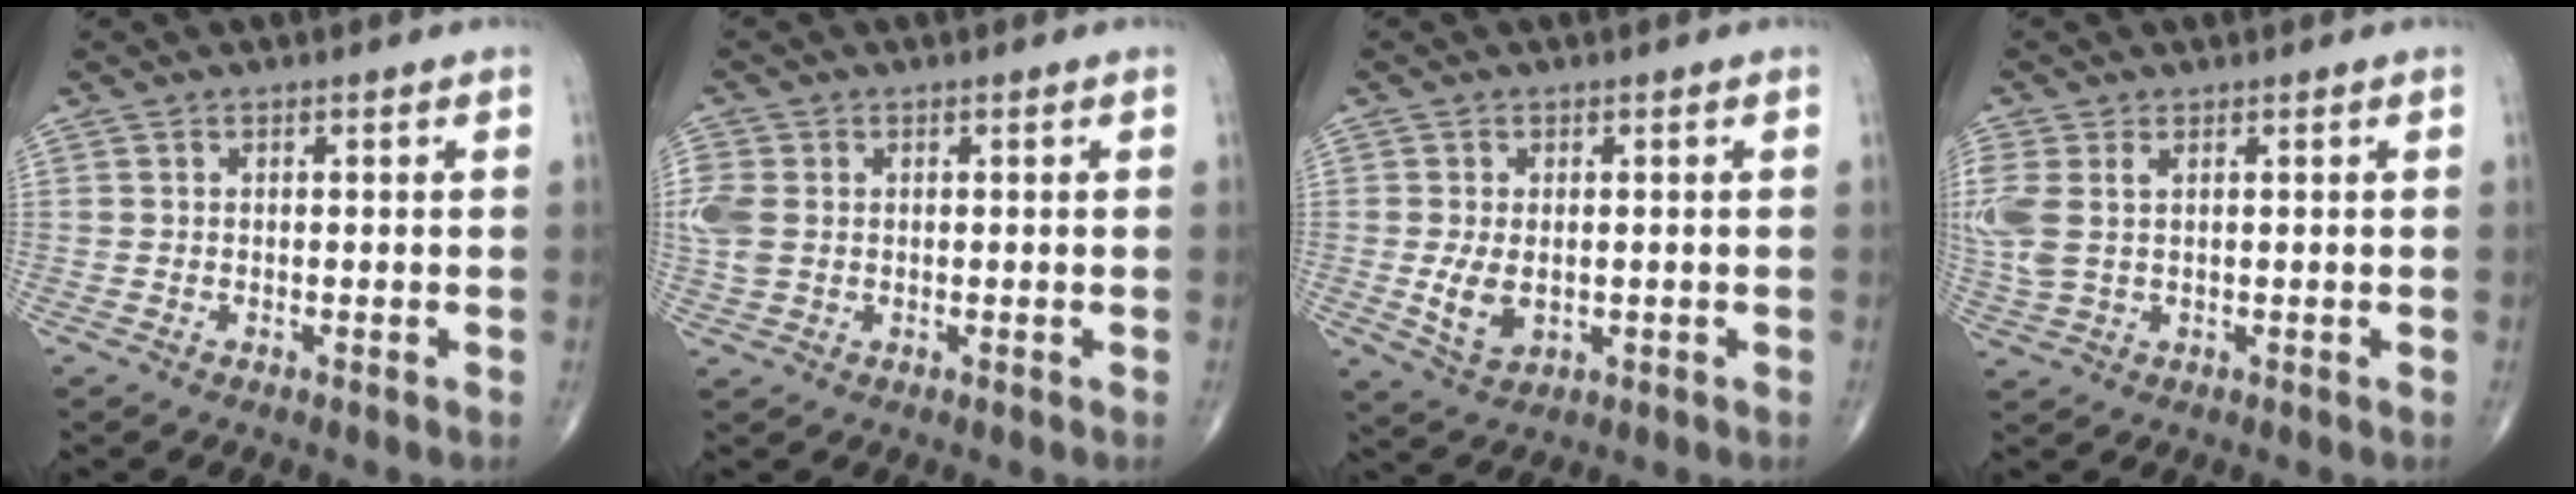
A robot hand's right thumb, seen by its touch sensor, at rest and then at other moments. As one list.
[{"total": 4.9, "force": [0.3, 3.7, 3.3], "torque": [-0.093, 0.006, 0.009]}, {"total": 5.7, "force": [-0.5, 3.6, 4.5], "torque": [-0.081, -0.012, 0.001]}, {"total": 6.9, "force": [1.4, 3.9, 5.5], "torque": [-0.162, 0.013, 0.040]}]